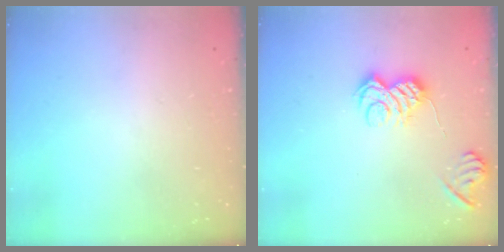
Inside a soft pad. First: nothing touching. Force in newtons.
{"total": 8.8, "press": 8.7, "slide": 1.3}